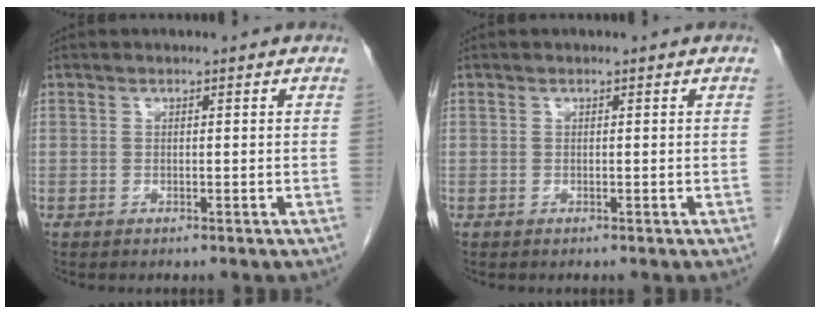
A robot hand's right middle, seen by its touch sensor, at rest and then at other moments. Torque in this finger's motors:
{"motor_torque": [0.00, 0.00, 0.00, 0.00]}